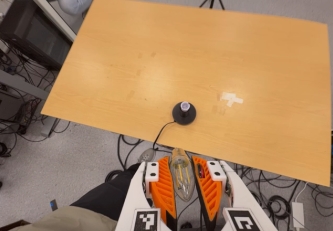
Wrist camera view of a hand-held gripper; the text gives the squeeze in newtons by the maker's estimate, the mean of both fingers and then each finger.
{"total": 19.7, "left": 21.6, "right": 17.9}